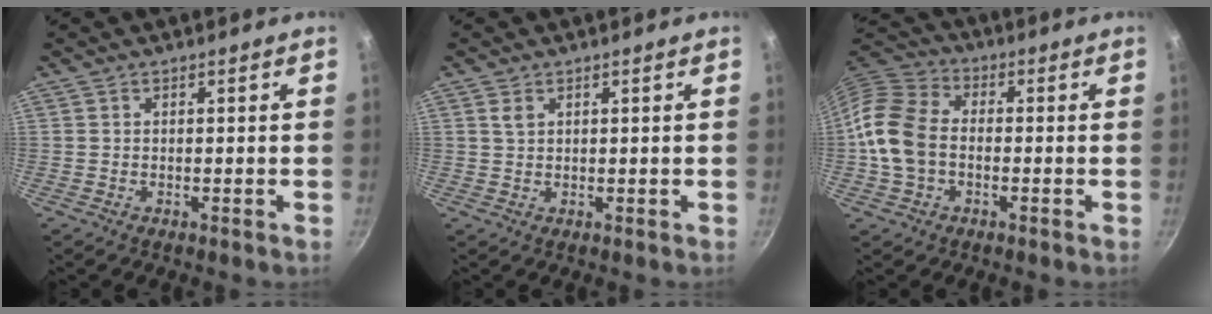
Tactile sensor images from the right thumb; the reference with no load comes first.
{"total": 1.5, "force": [0.8, 0.9, 0.8], "torque": [-0.014, -0.003, 0.018]}
{"total": 11.5, "force": [-1.5, 8.2, 7.9], "torque": [-0.144, 0.025, -0.043]}